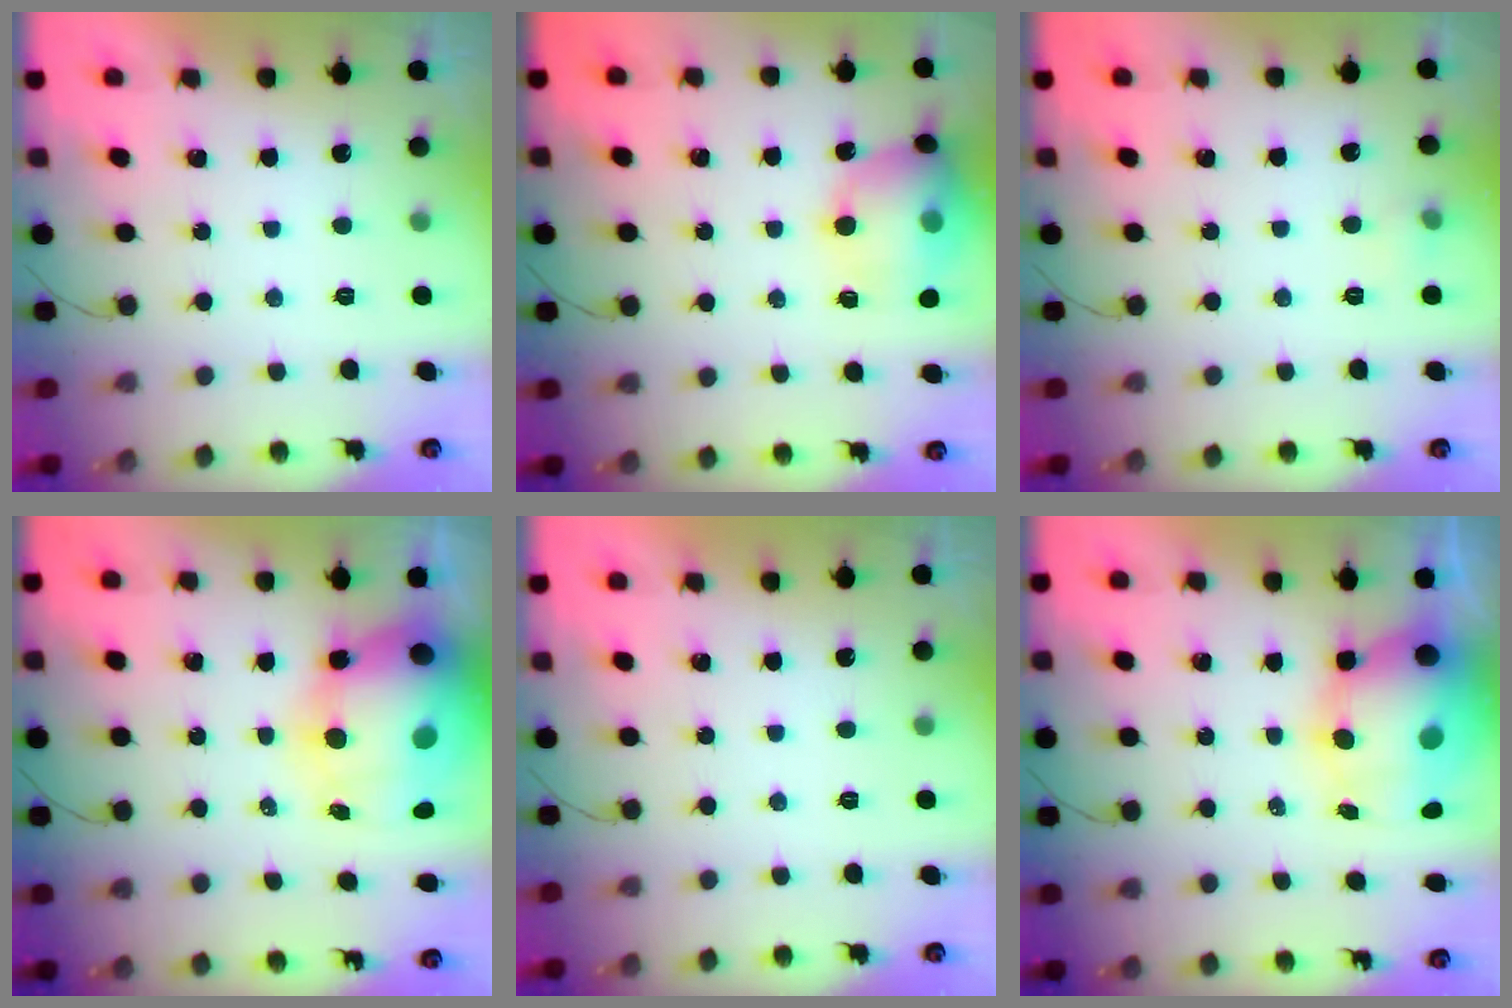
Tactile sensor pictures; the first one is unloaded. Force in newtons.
{"total": 13.8, "press": 13.6, "slide": 2.1}
{"total": 4.3, "press": 4.0, "slide": 1.5}
{"total": 19.7, "press": 19.2, "slide": 4.4}
{"total": 0.0}
{"total": 12.3, "press": 11.9, "slide": 2.9}